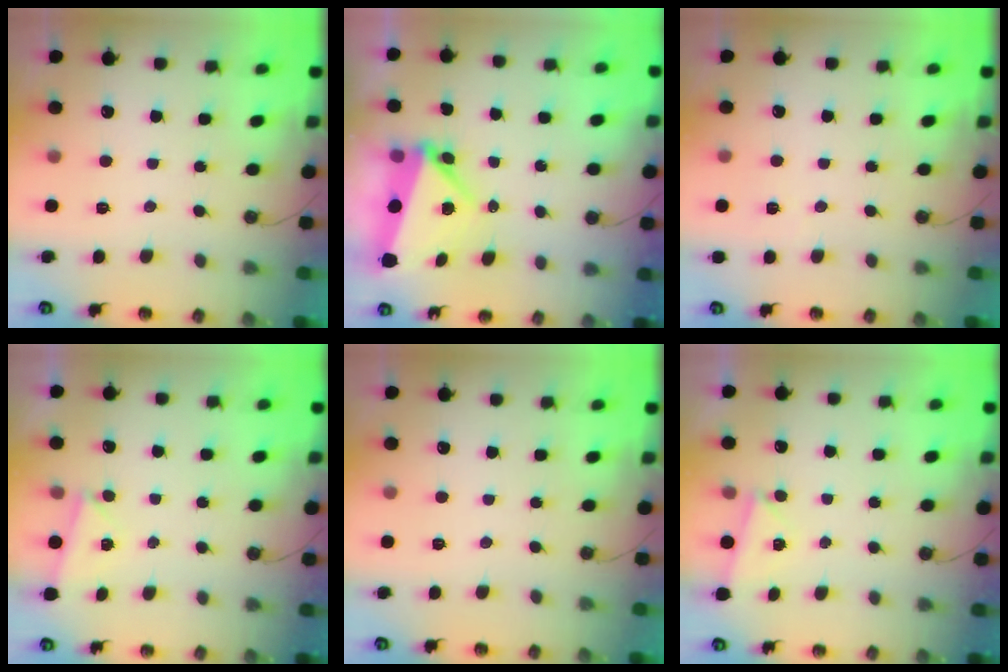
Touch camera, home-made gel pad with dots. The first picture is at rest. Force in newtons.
{"total": 5.4, "press": 5.4, "slide": 0.5}
{"total": 5.4, "press": 3.7, "slide": 3.8}
{"total": 1.8, "press": 1.4, "slide": 1.2}
{"total": 0.0}
{"total": 1.8, "press": 1.4, "slide": 1.2}